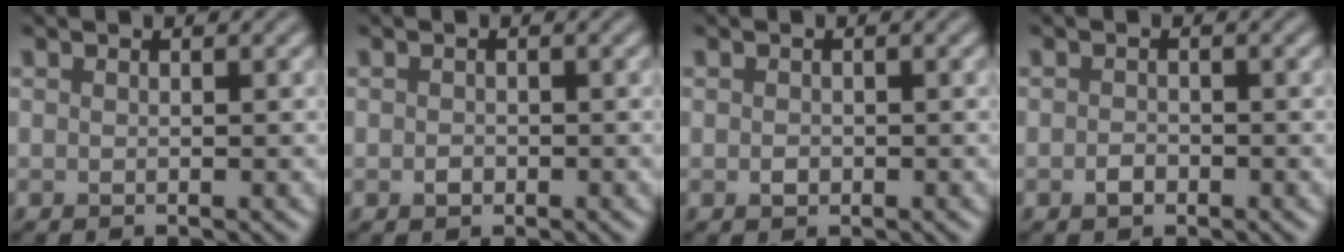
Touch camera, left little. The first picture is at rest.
{"total": 1.0, "force": [-0.4, 0.8, 0.5], "torque": [-0.009, -0.002, -0.012]}
{"total": 0.9, "force": [-0.3, 0.8, 0.5], "torque": [-0.009, -0.001, -0.009]}
{"total": 1.2, "force": [-0.7, 0.8, 0.7], "torque": [-0.011, 0.000, -0.018]}